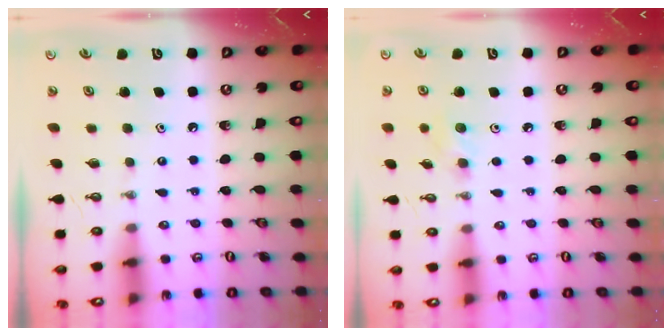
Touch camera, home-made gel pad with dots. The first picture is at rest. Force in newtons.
{"total": 8.3, "press": 7.1, "slide": 4.2}